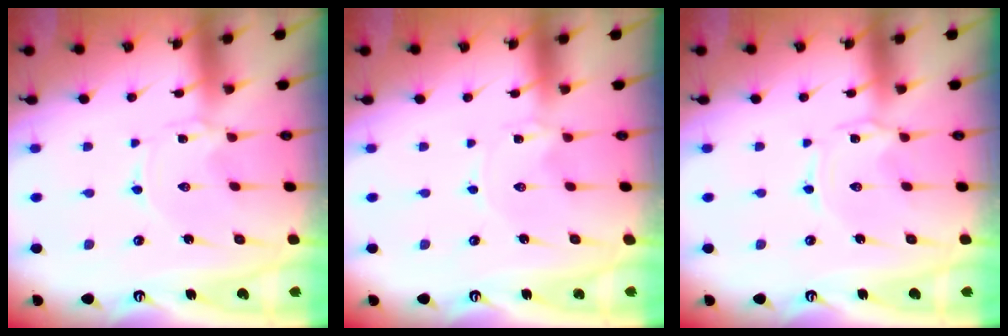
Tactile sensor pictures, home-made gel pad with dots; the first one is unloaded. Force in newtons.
{"total": 0.0}
{"total": 0.5, "press": 0.5, "slide": 0.1}